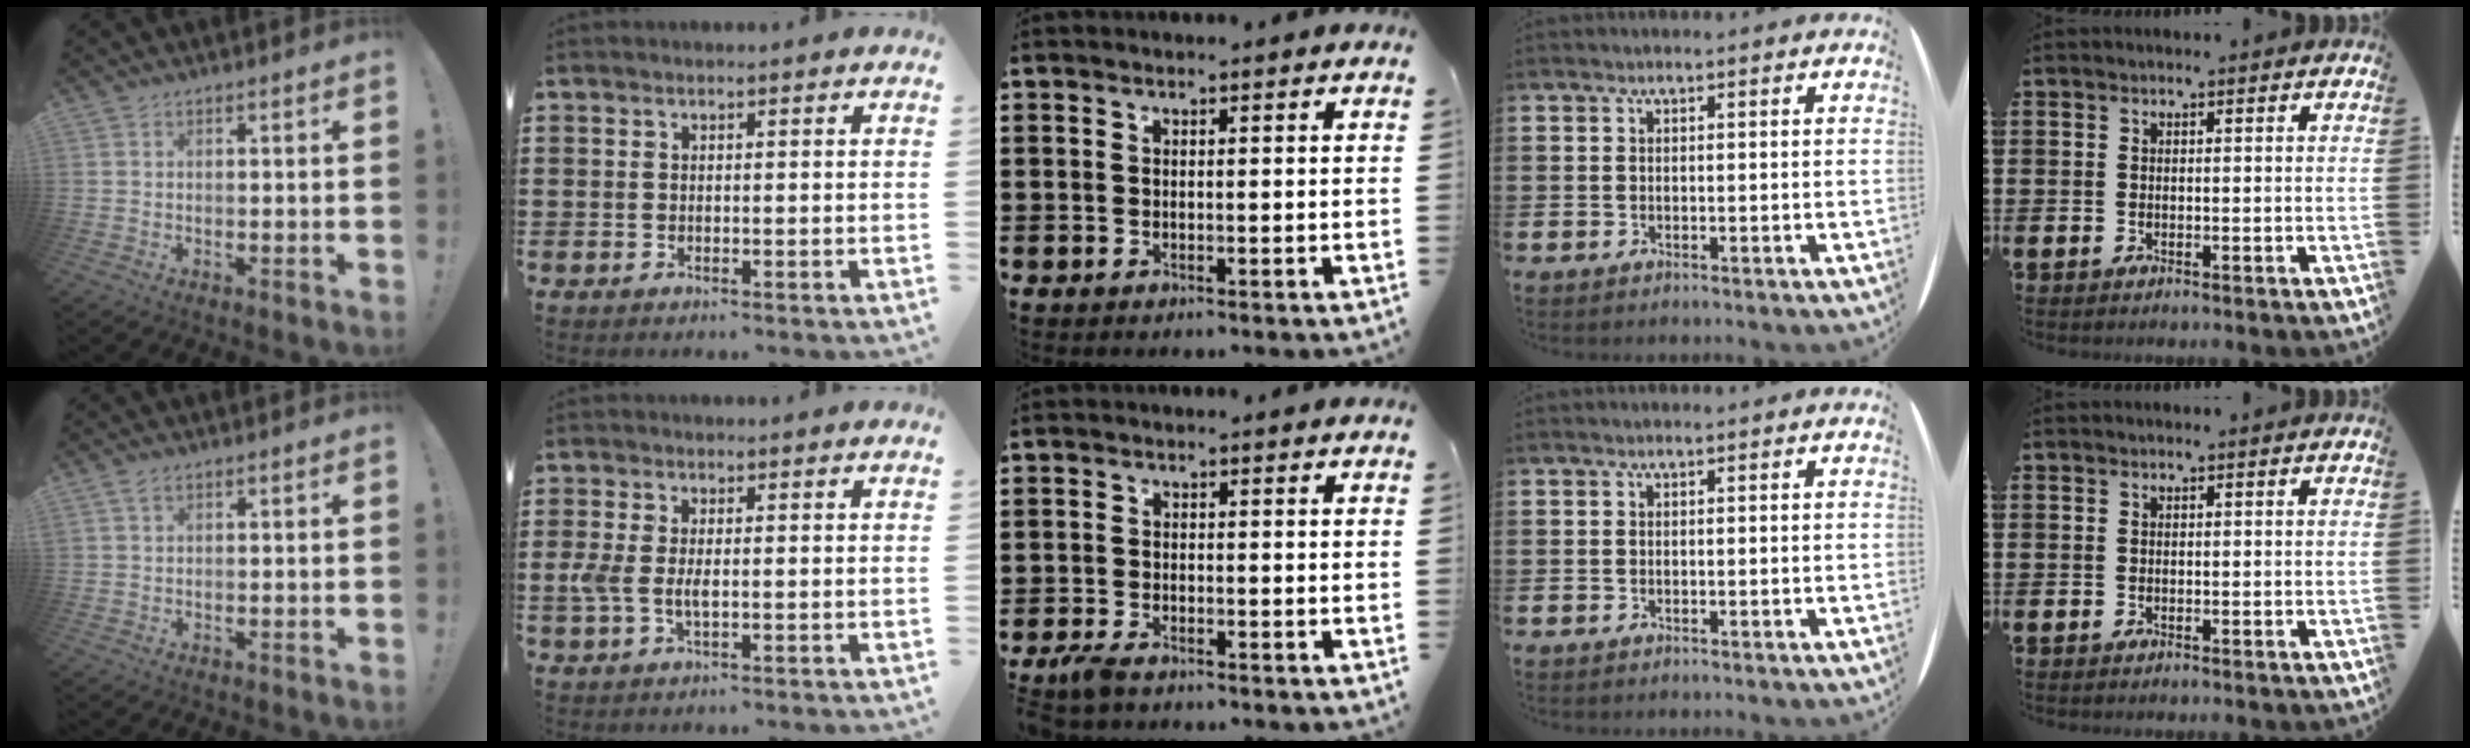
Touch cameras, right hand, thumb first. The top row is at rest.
{"thumb": {"total": 2.1, "force": [1.4, 1.0, 1.3], "torque": [-0.026, 0.002, 0.025]}, "index": {"total": 3.7, "force": [-0.4, 1.7, 3.2], "torque": [-0.079, -0.003, -0.014]}, "middle": {"total": 2.4, "force": [-1.9, 0.6, 1.2], "torque": [-0.037, -0.001, -0.042]}}